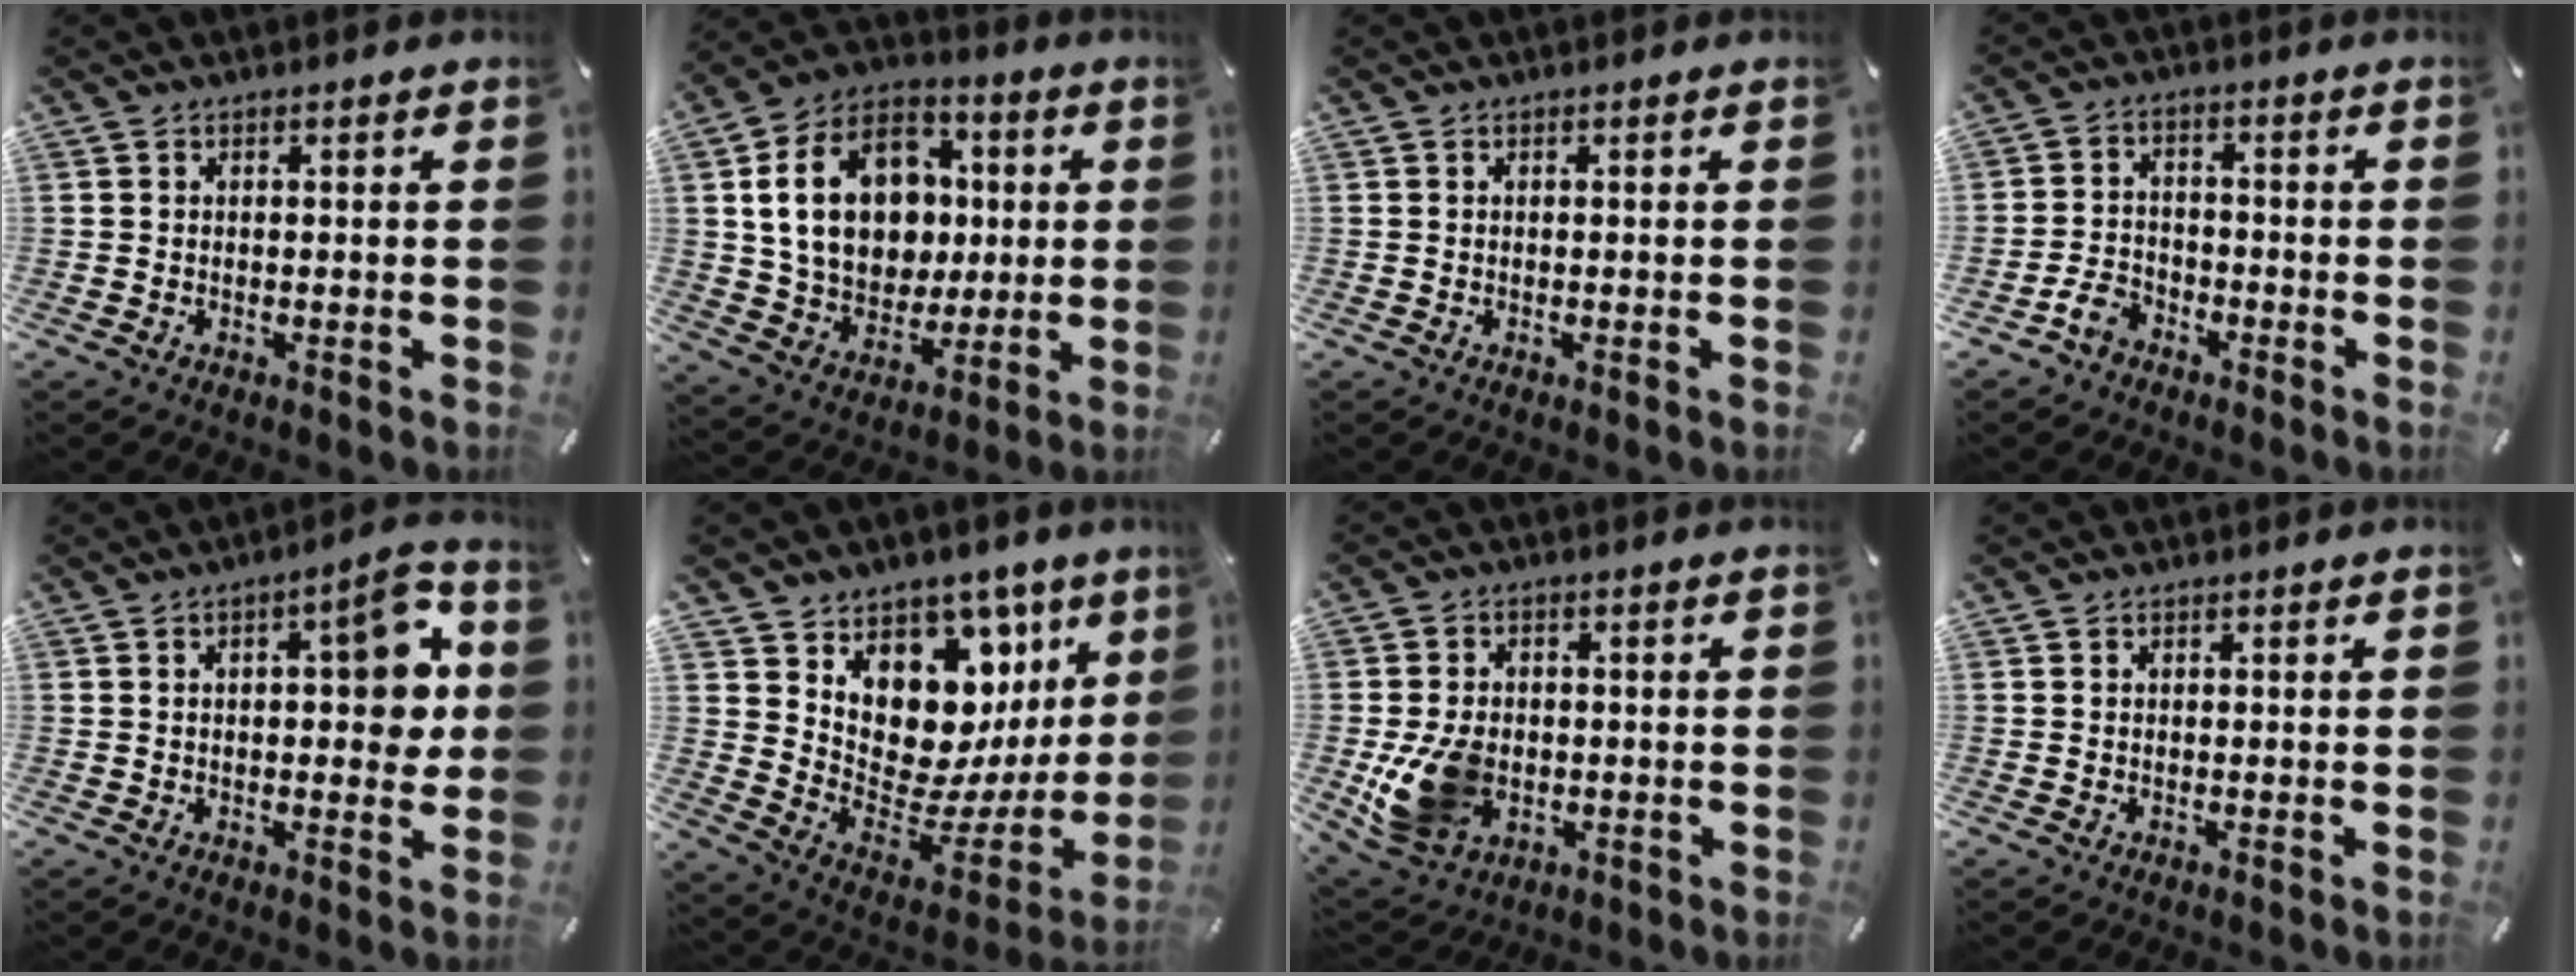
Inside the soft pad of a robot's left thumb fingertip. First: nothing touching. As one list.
[{"total": 19.5, "force": [2.5, 15.6, 11.4], "torque": [-0.205, 0.010, 0.053]}, {"total": 0.0}, {"total": 5.2, "force": [-3.5, 3.4, 1.6], "torque": [-0.029, 0.021, -0.067]}, {"total": 10.5, "force": [2.1, 4.6, 9.2], "torque": [-0.104, -0.011, 0.027]}, {"total": 12.9, "force": [7.4, 9.1, 5.4], "torque": [-0.067, -0.113, 0.135]}, {"total": 11.8, "force": [-2.0, 9.2, 7.1], "torque": [-0.146, 0.009, -0.032]}, {"total": 0.0}]